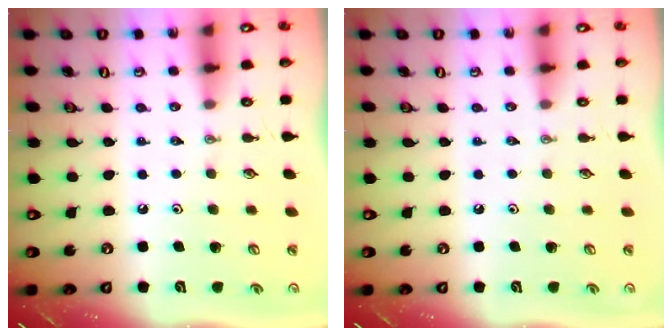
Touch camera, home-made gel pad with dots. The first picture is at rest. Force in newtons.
{"total": 0.0}